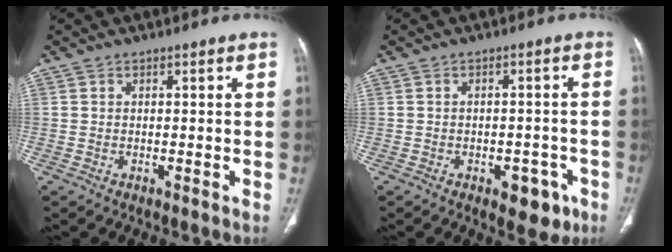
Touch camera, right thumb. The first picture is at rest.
{"total": 6.2, "force": [-3.1, 3.5, 4.0], "torque": [-0.026, 0.017, -0.033]}